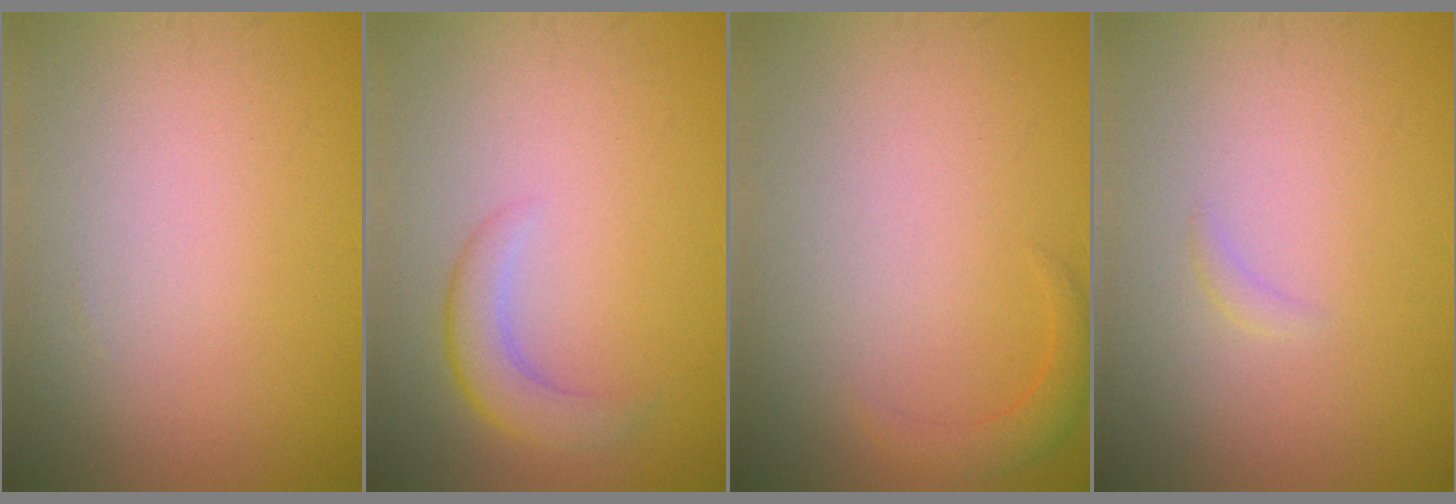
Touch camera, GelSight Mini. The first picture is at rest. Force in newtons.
{"total": 2.7, "press": 2.7, "slide": 0.2}
{"total": 1.6, "press": 1.6, "slide": 0.2}
{"total": 0.6, "press": 0.6, "slide": 0.0}